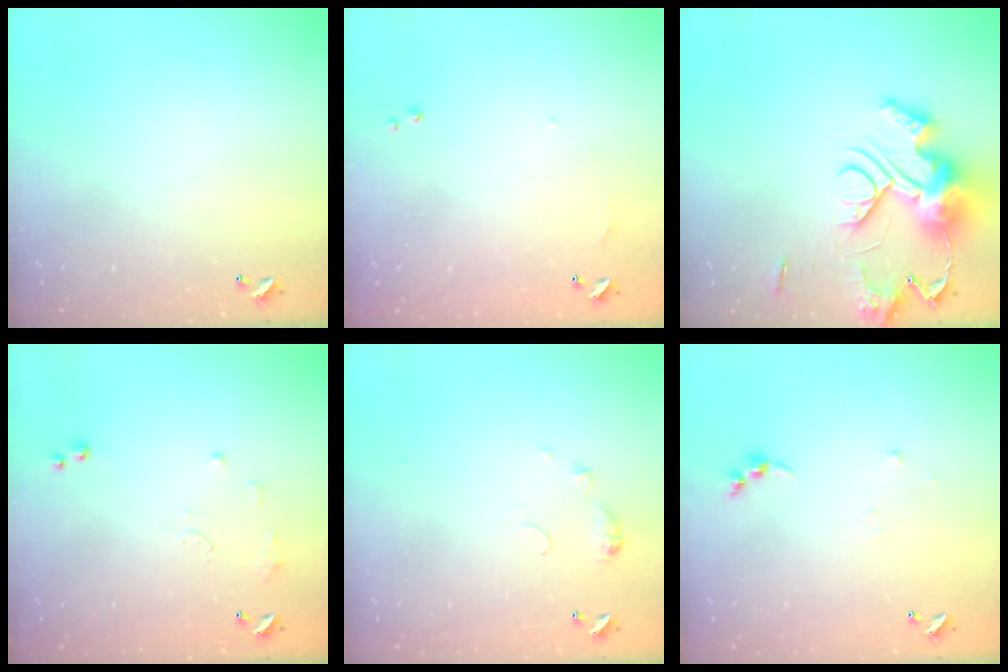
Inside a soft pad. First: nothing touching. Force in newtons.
{"total": 5.2, "press": 5.1, "slide": 0.6}
{"total": 18.2, "press": 18.1, "slide": 0.9}
{"total": 8.3, "press": 8.3, "slide": 0.8}
{"total": 4.7, "press": 4.6, "slide": 0.7}
{"total": 3.3, "press": 3.3, "slide": 0.5}